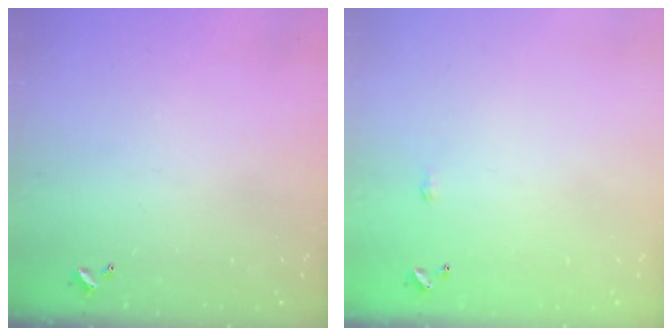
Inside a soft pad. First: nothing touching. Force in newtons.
{"total": 0.6, "press": 0.6, "slide": 0.2}